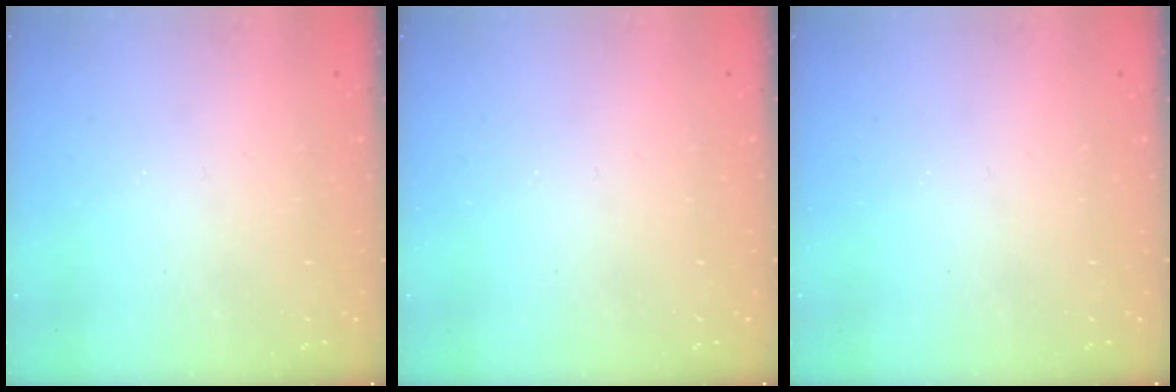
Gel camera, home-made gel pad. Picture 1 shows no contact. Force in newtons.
{"total": 0.0}
{"total": 0.0}